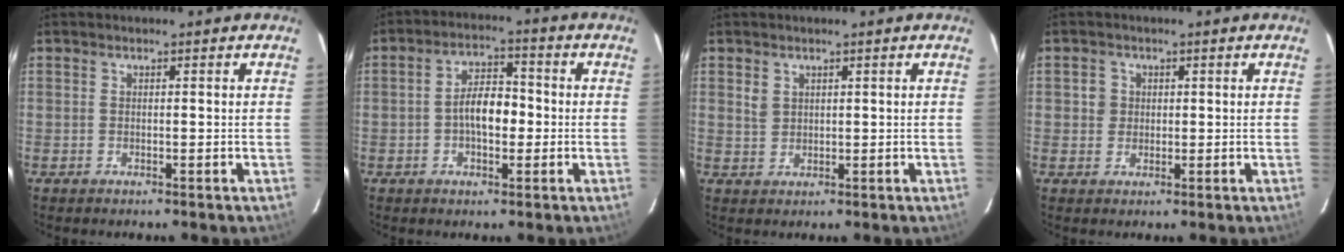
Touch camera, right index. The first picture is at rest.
{"total": 6.8, "force": [-1.0, 3.6, 5.7], "torque": [-0.103, 0.016, -0.016]}
{"total": 2.4, "force": [1.1, 1.9, 0.9], "torque": [-0.013, 0.004, 0.024]}
{"total": 2.7, "force": [0.4, 2.7, 0.4], "torque": [0.000, 0.011, 0.004]}